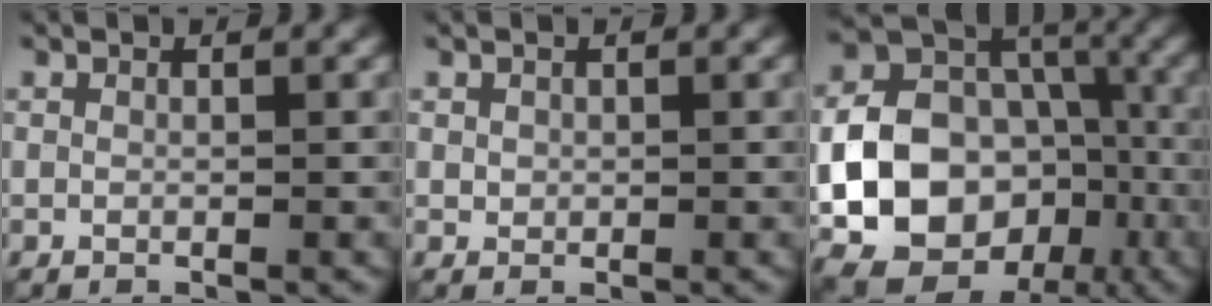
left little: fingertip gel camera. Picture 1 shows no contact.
{"total": 0.7, "force": [0.2, 0.6, 0.1], "torque": [0.000, -0.003, 0.006]}
{"total": 17.2, "force": [-3.9, 14.3, 8.7], "torque": [-0.173, -0.020, -0.070]}